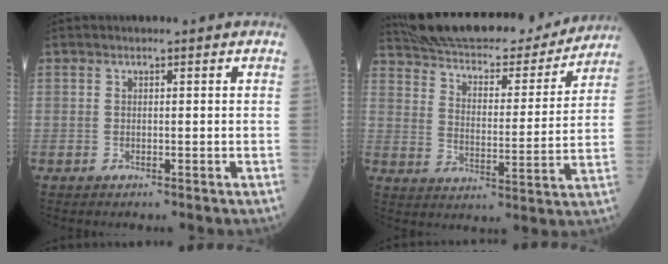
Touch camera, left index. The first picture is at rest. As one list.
[{"total": 24.3, "force": [22.3, 4.9, 8.3], "torque": [-0.144, -0.007, 0.315]}]